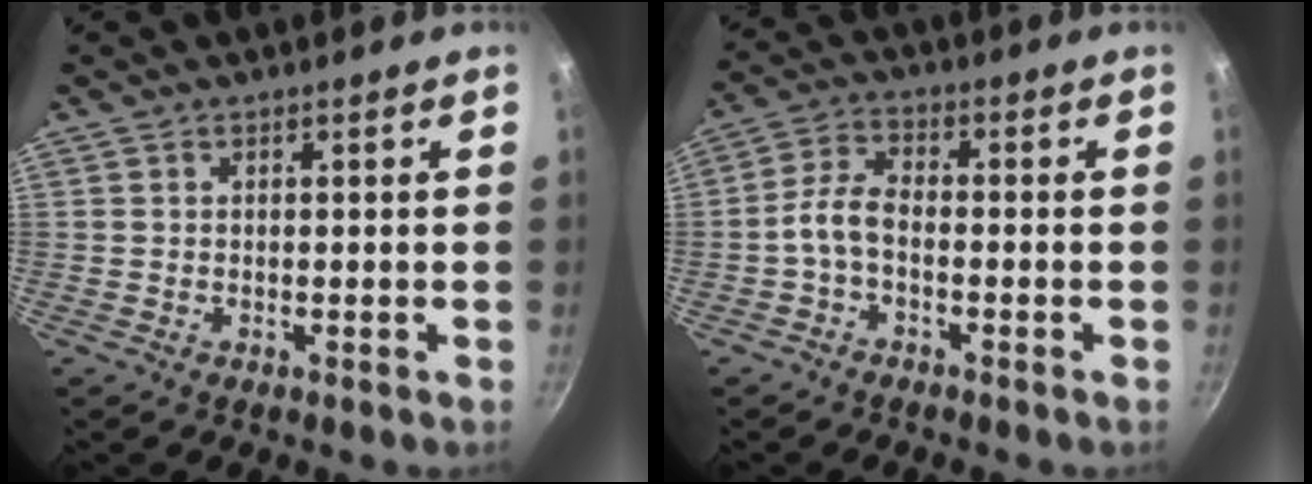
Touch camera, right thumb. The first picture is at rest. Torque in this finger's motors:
{"motor_torque": [0.63, 1.14, 0.91, -0.67, 0.04]}